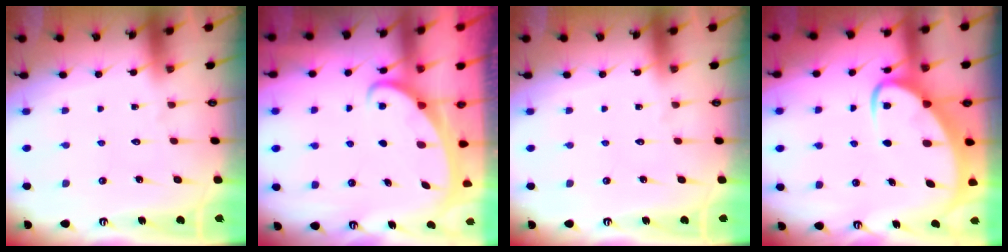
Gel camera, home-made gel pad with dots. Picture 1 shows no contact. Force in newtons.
{"total": 2.0, "press": 2.0, "slide": 0.4}
{"total": 0.0}
{"total": 6.5, "press": 6.4, "slide": 0.7}